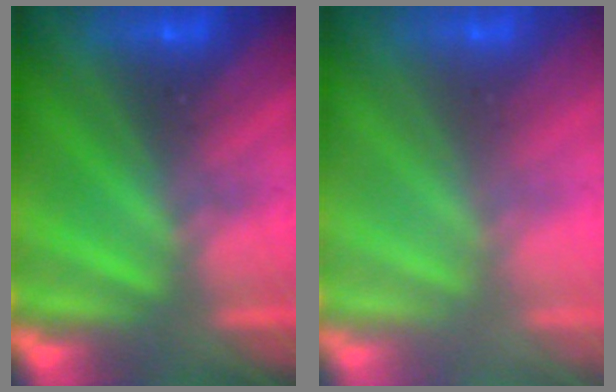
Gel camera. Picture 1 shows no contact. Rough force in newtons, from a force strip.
{"total": 2.7}